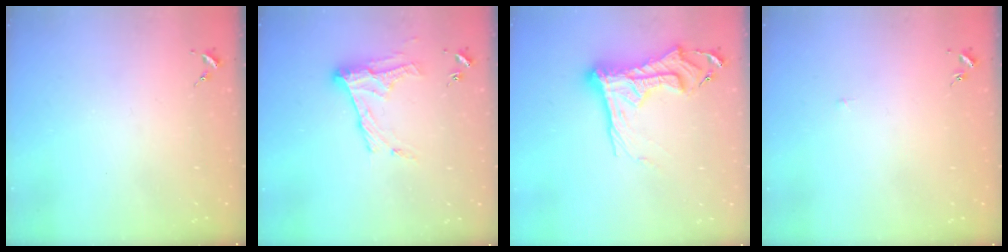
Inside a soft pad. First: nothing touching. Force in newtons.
{"total": 13.4, "press": 13.4, "slide": 0.5}
{"total": 17.1, "press": 17.0, "slide": 1.6}
{"total": 1.8, "press": 1.8, "slide": 0.3}